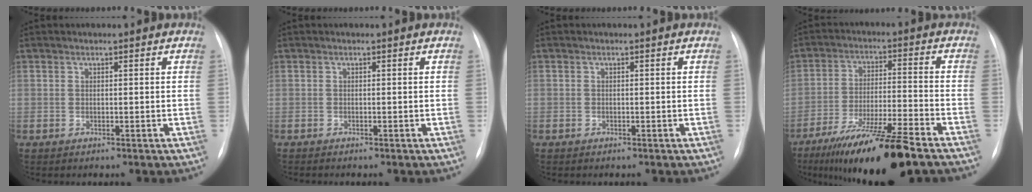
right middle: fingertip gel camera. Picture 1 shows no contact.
{"total": 0.5, "force": [-0.5, 0.0, 0.2], "torque": [-0.003, -0.001, -0.009]}
{"total": 0.0}
{"total": 15.2, "force": [-11.2, 0.3, 10.4], "torque": [-0.183, -0.036, -0.188]}